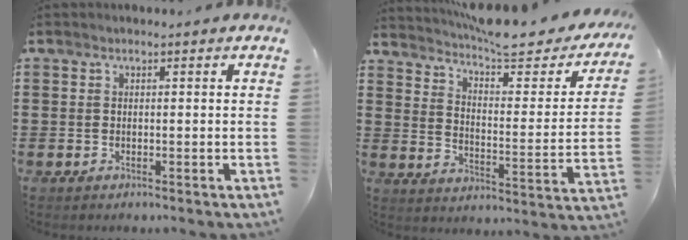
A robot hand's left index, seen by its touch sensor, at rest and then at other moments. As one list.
[{"total": 7.0, "force": [6.2, 0.9, 3.1], "torque": [-0.074, -0.043, 0.102]}]